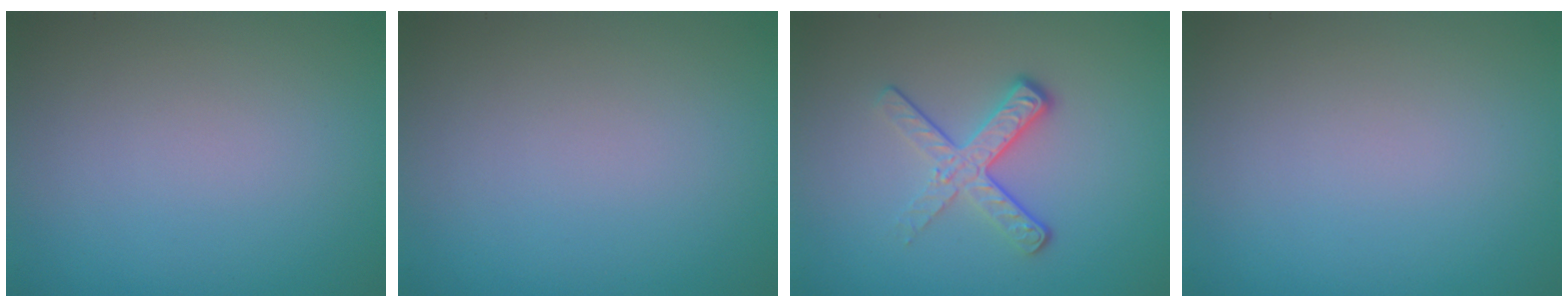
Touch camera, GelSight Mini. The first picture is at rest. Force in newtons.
{"total": 0.0}
{"total": 3.5, "press": 2.4, "slide": 2.5}
{"total": 0.0}